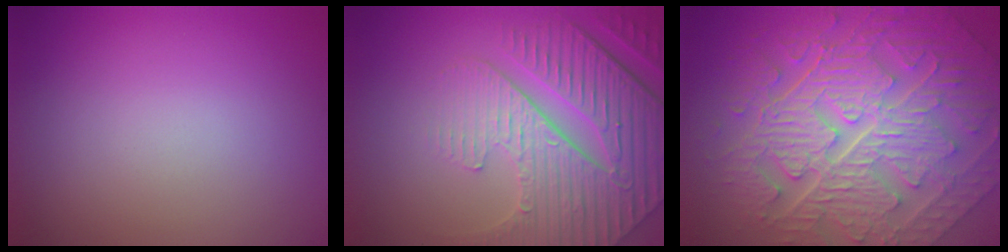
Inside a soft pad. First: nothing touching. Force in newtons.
{"total": 7.6, "press": 6.0, "slide": 4.7}
{"total": 11.4, "press": 7.8, "slide": 8.3}